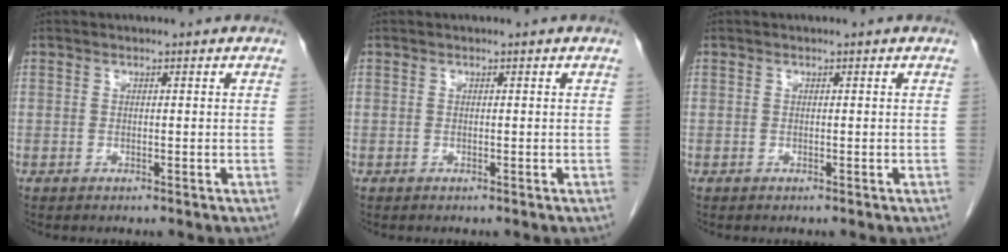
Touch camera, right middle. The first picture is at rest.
{"total": 0.0}
{"total": 0.0}